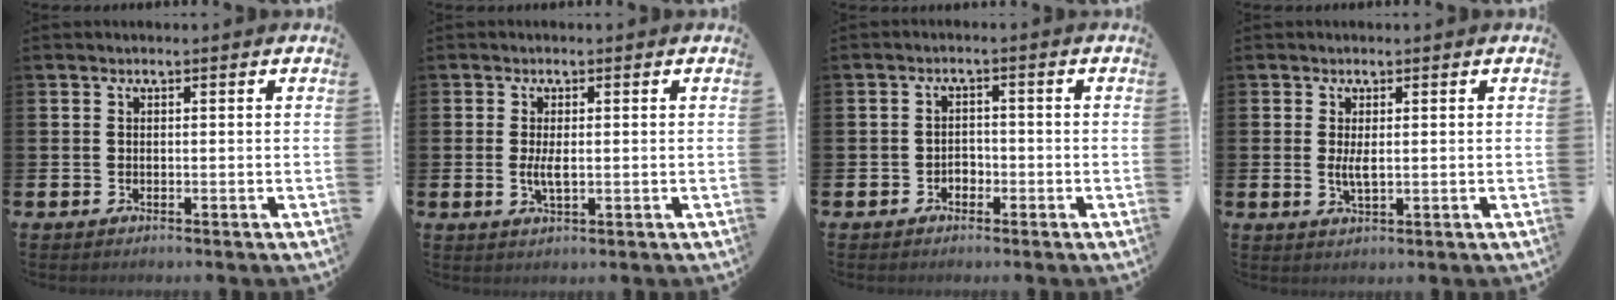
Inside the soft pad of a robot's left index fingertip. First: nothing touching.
{"total": 2.5, "force": [0.1, 0.9, 2.4], "torque": [-0.043, 0.000, -0.001]}
{"total": 1.7, "force": [-1.1, 1.3, 0.4], "torque": [-0.009, 0.003, -0.026]}
{"total": 2.2, "force": [0.3, 0.7, 2.1], "torque": [-0.038, -0.001, 0.004]}